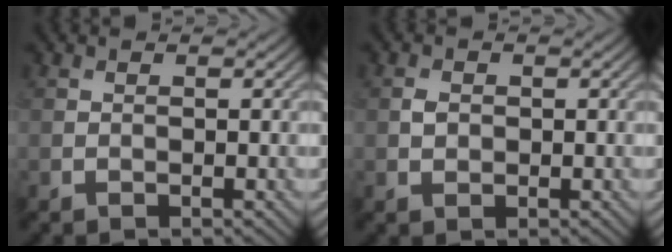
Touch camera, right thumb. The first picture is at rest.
{"total": 1.3, "force": [0.1, 1.1, 0.7], "torque": [-0.017, -0.001, -0.001]}